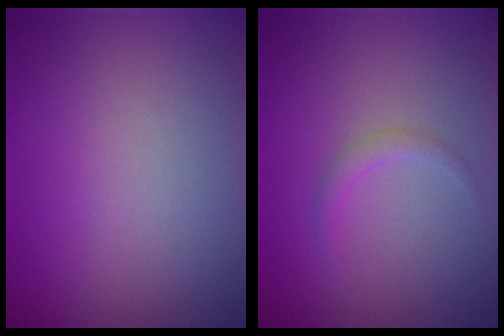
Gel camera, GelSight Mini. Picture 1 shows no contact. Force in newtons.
{"total": 1.1, "press": 1.1, "slide": 0.1}